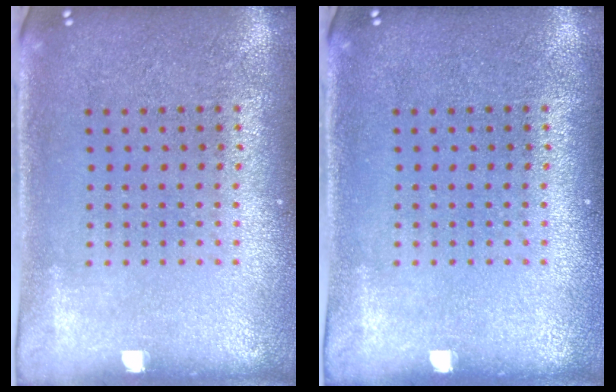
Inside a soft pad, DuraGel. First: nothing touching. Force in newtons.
{"total": 0.0}